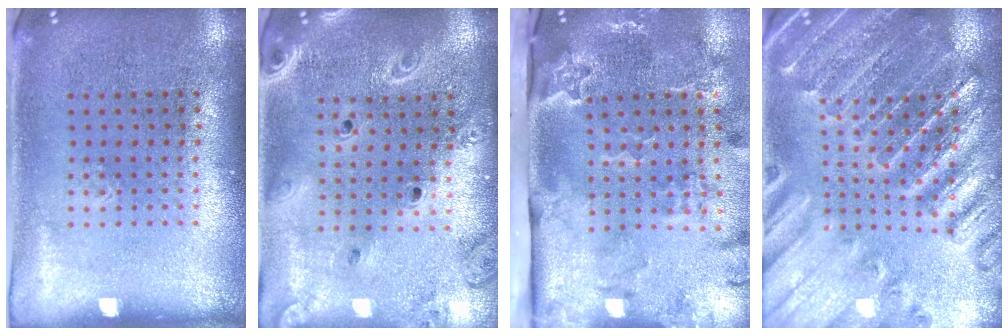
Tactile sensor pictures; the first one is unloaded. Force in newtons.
{"total": 2.3, "press": 2.1, "slide": 0.9}
{"total": 3.4, "press": 2.4, "slide": 2.4}
{"total": 2.8, "press": 2.8, "slide": 0.3}